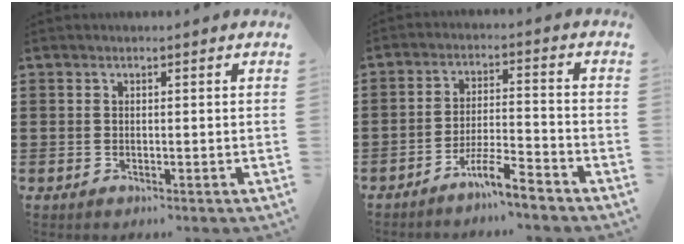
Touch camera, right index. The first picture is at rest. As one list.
[{"total": 6.1, "force": [-5.2, 0.2, 3.3], "torque": [-0.069, -0.005, -0.098]}]